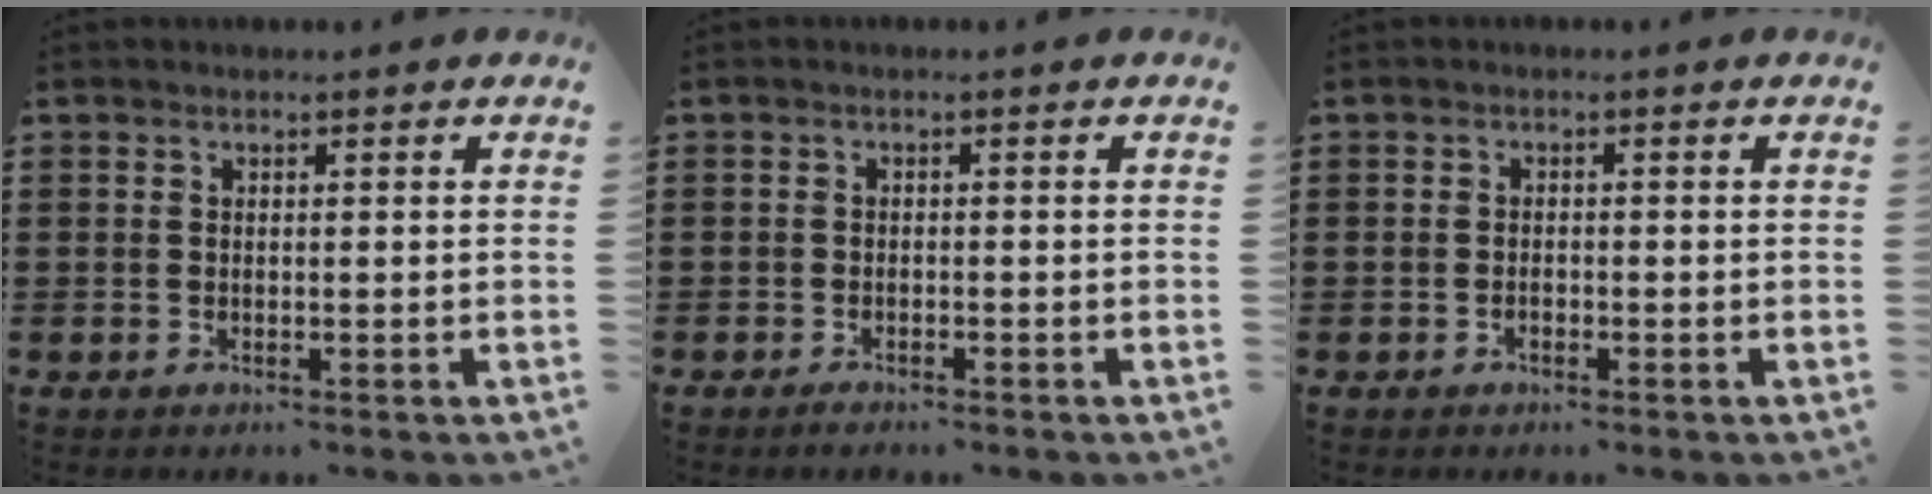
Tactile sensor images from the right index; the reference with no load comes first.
{"total": 1.0, "force": [-0.9, 0.3, 0.2], "torque": [-0.006, -0.001, -0.019]}
{"total": 0.9, "force": [-0.6, 0.4, 0.6], "torque": [-0.014, -0.004, -0.010]}